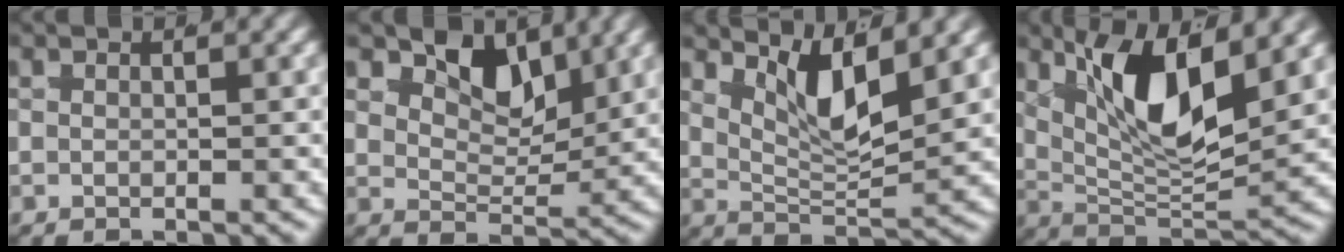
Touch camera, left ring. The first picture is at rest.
{"total": 7.1, "force": [3.3, 4.6, 4.3], "torque": [-0.084, -0.010, 0.050]}
{"total": 5.7, "force": [2.5, 2.6, 4.5], "torque": [-0.076, -0.011, 0.037]}
{"total": 8.3, "force": [2.7, 3.5, 7.0], "torque": [-0.129, -0.006, 0.045]}